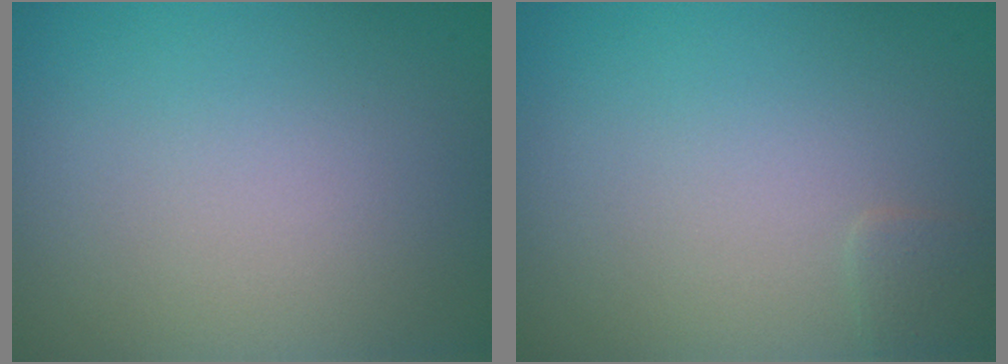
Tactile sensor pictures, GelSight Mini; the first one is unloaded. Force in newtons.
{"total": 0.8, "press": 0.8, "slide": 0.1}